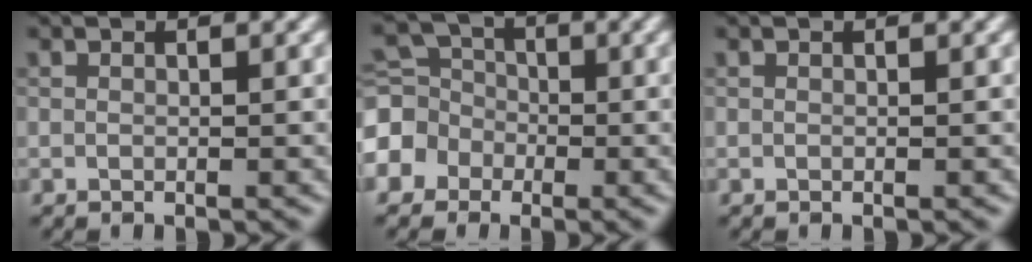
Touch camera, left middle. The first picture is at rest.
{"total": 5.0, "force": [-1.5, 4.5, 1.7], "torque": [-0.019, 0.015, -0.051]}
{"total": 0.0}